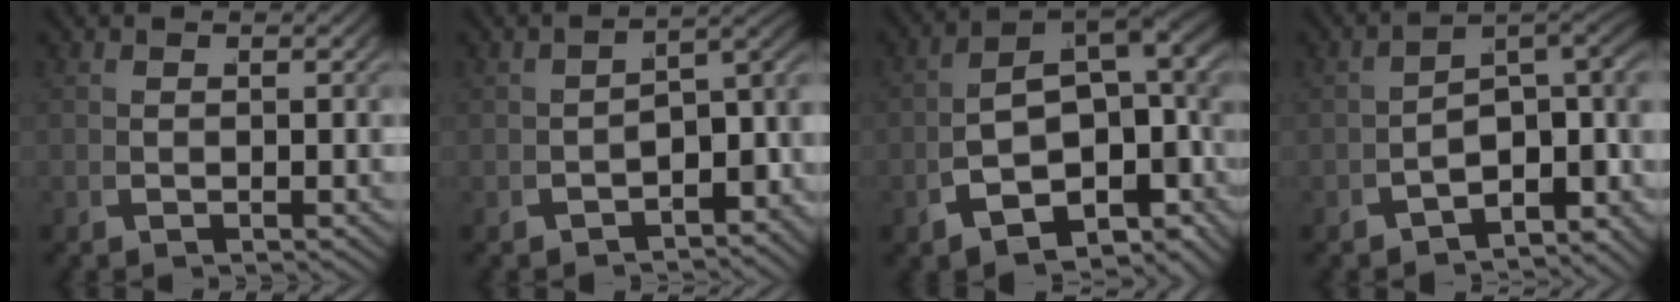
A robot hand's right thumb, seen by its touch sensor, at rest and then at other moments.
{"total": 6.1, "force": [-2.9, 3.1, 4.5], "torque": [-0.057, -0.016, -0.030]}
{"total": 15.0, "force": [0.5, 10.0, 11.2], "torque": [-0.168, -0.019, -0.004]}
{"total": 10.9, "force": [-2.0, 7.0, 8.2], "torque": [-0.122, -0.029, -0.027]}